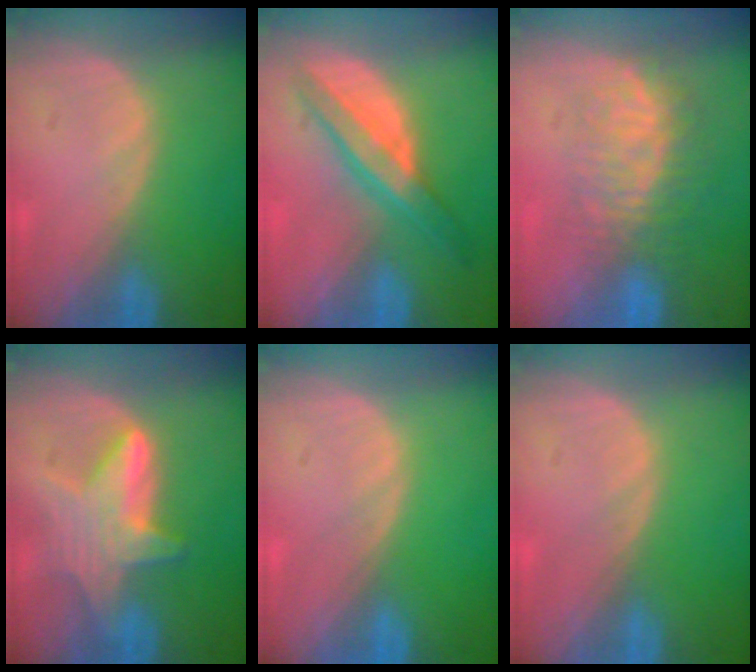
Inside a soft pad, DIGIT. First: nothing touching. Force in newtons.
{"total": 5.9, "press": 5.9, "slide": 0.1}
{"total": 8.0, "press": 7.3, "slide": 3.3}
{"total": 6.6, "press": 6.6, "slide": 0.2}
{"total": 0.0}
{"total": 0.0}